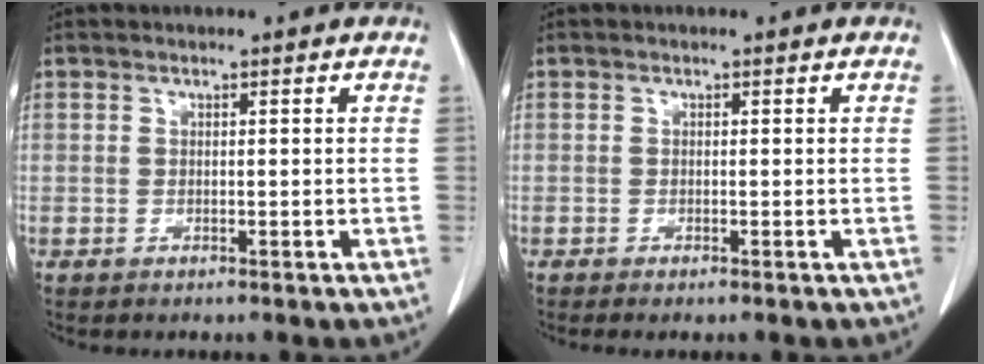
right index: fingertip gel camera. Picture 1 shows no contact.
{"total": 0.9, "force": [-0.7, 0.1, 0.6], "torque": [-0.010, -0.003, -0.011]}